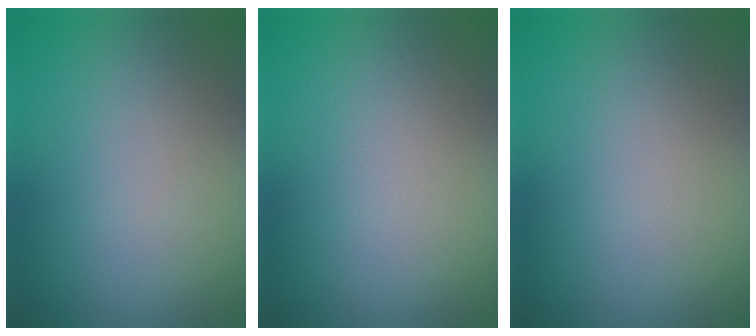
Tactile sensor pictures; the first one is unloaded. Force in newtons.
{"total": 0.0}
{"total": 0.0}